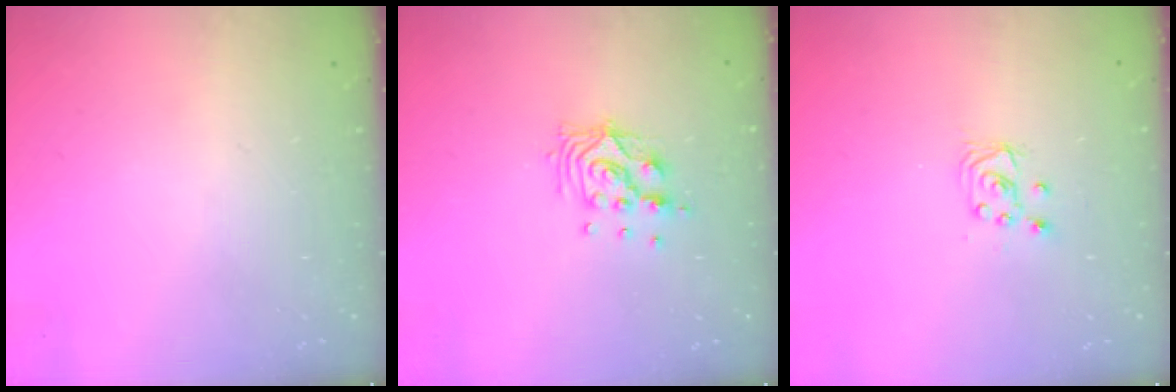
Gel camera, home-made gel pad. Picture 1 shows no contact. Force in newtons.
{"total": 9.7, "press": 9.6, "slide": 0.8}
{"total": 3.4, "press": 3.4, "slide": 0.3}